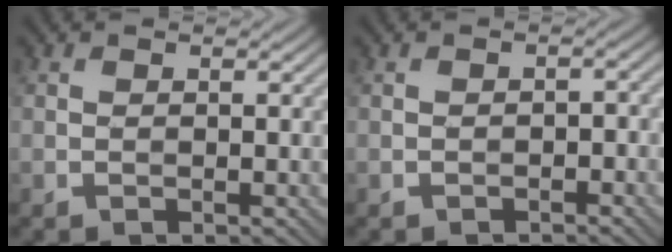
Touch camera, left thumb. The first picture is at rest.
{"total": 1.4, "force": [-0.9, 0.8, 0.8], "torque": [-0.011, 0.000, -0.017]}